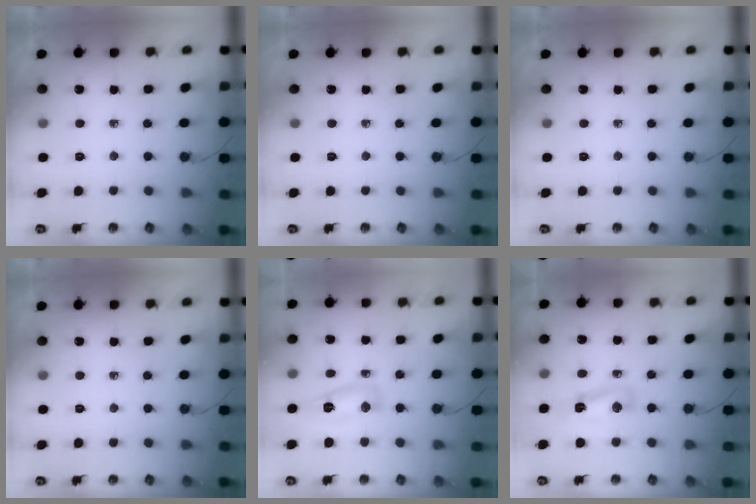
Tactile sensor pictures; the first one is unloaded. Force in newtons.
{"total": 0.0}
{"total": 0.0}
{"total": 0.0}
{"total": 6.7, "press": 6.6, "slide": 0.9}
{"total": 5.9, "press": 5.8, "slide": 0.9}